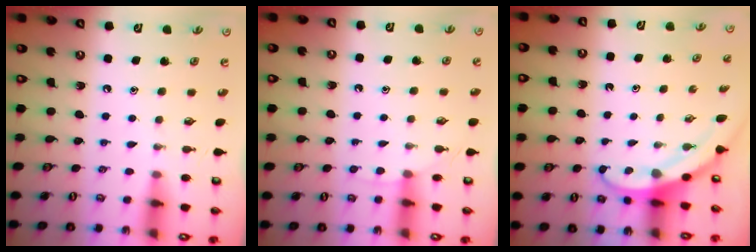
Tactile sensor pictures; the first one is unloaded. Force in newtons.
{"total": 3.5, "press": 3.5, "slide": 0.4}
{"total": 3.7, "press": 3.7, "slide": 0.3}